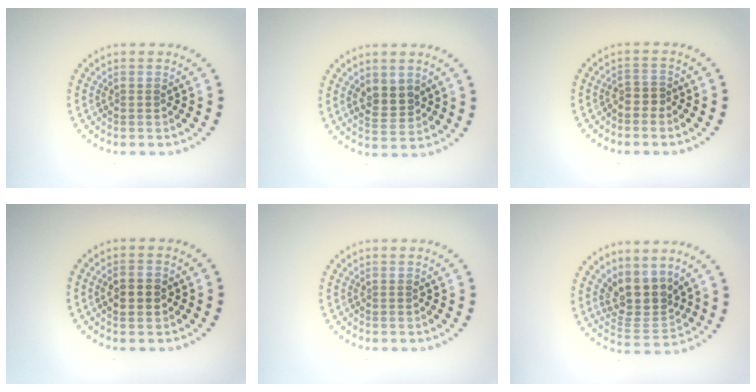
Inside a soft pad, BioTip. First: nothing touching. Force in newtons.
{"total": 2.6, "press": 2.5, "slide": 0.7}
{"total": 1.3, "press": 0.9, "slide": 0.9}
{"total": 2.7, "press": 2.7, "slide": 0.2}
{"total": 0.0}
{"total": 3.9, "press": 3.1, "slide": 2.4}